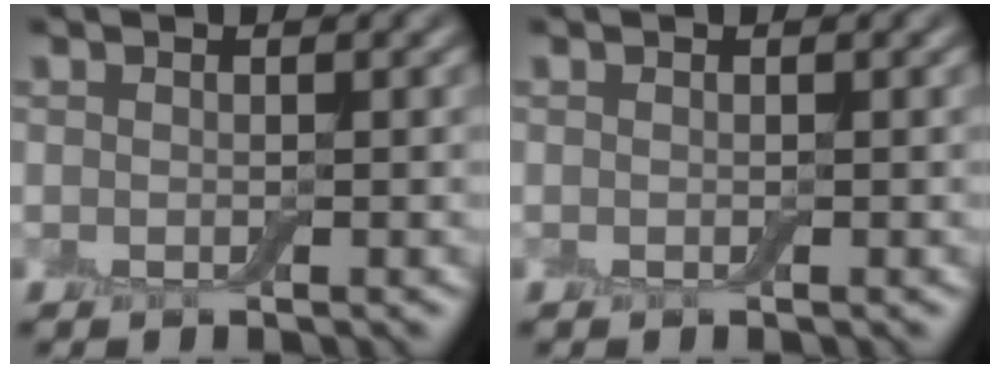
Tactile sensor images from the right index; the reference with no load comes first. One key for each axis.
{"total": 0.0}